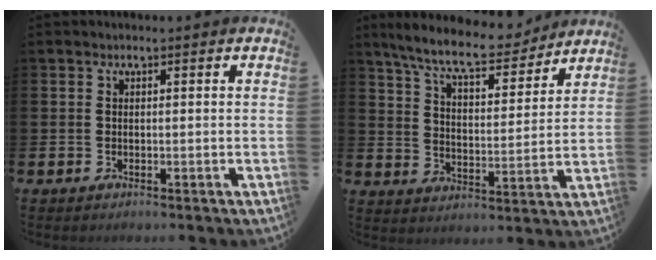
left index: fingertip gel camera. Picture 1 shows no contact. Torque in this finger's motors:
{"motor_torque": [1.01, -1.12, 0.71, 0.21]}